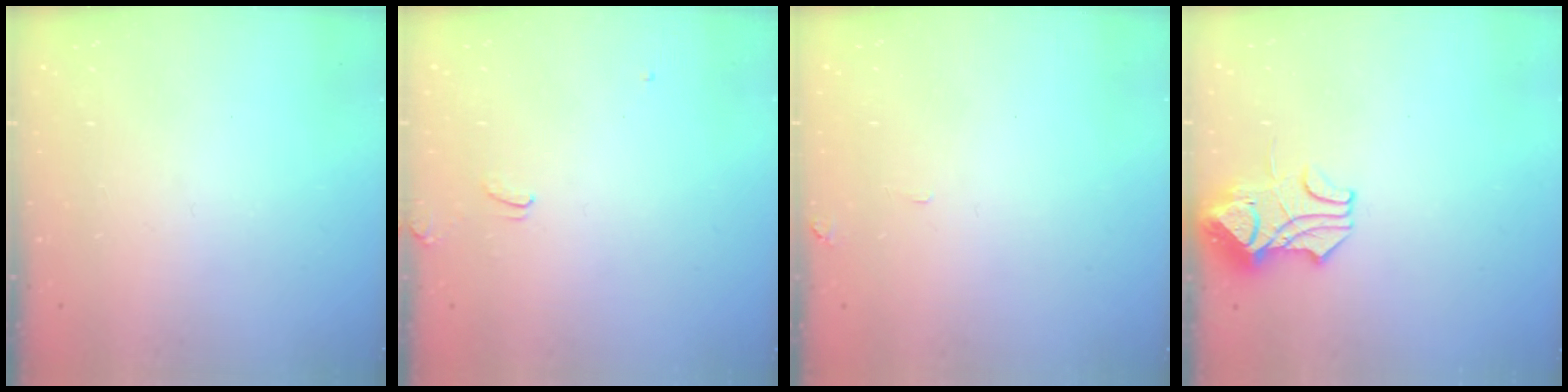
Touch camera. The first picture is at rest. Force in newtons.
{"total": 0.5, "press": 0.1, "slide": 0.5}
{"total": 2.6, "press": 2.5, "slide": 0.5}
{"total": 5.5, "press": 5.4, "slide": 1.1}